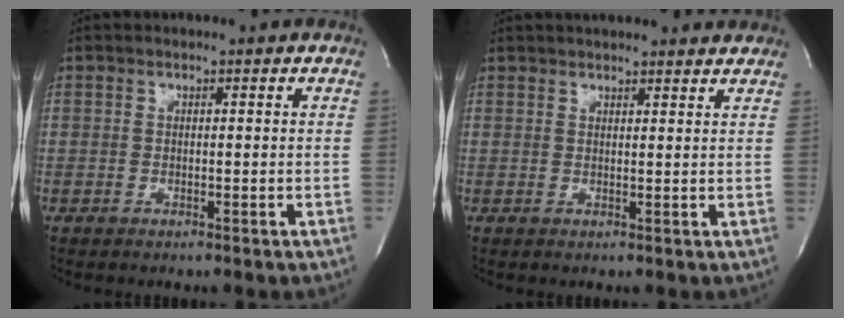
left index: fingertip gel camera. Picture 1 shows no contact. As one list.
[{"total": 12.0, "force": [10.8, 2.3, 4.6], "torque": [-0.060, 0.033, 0.134]}]